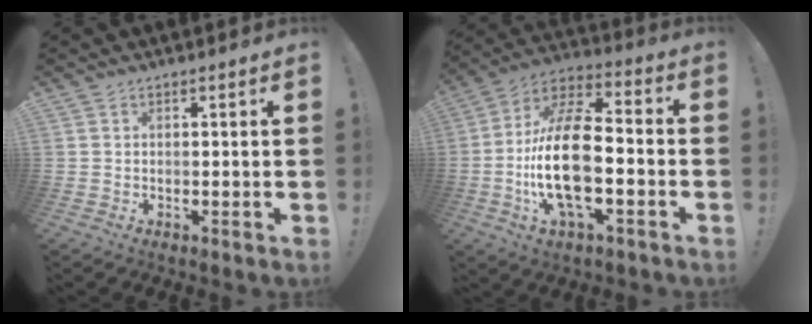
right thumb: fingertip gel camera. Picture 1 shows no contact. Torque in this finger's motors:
{"motor_torque": [2.44, 2.56, 0.38, -0.08, 0.38]}